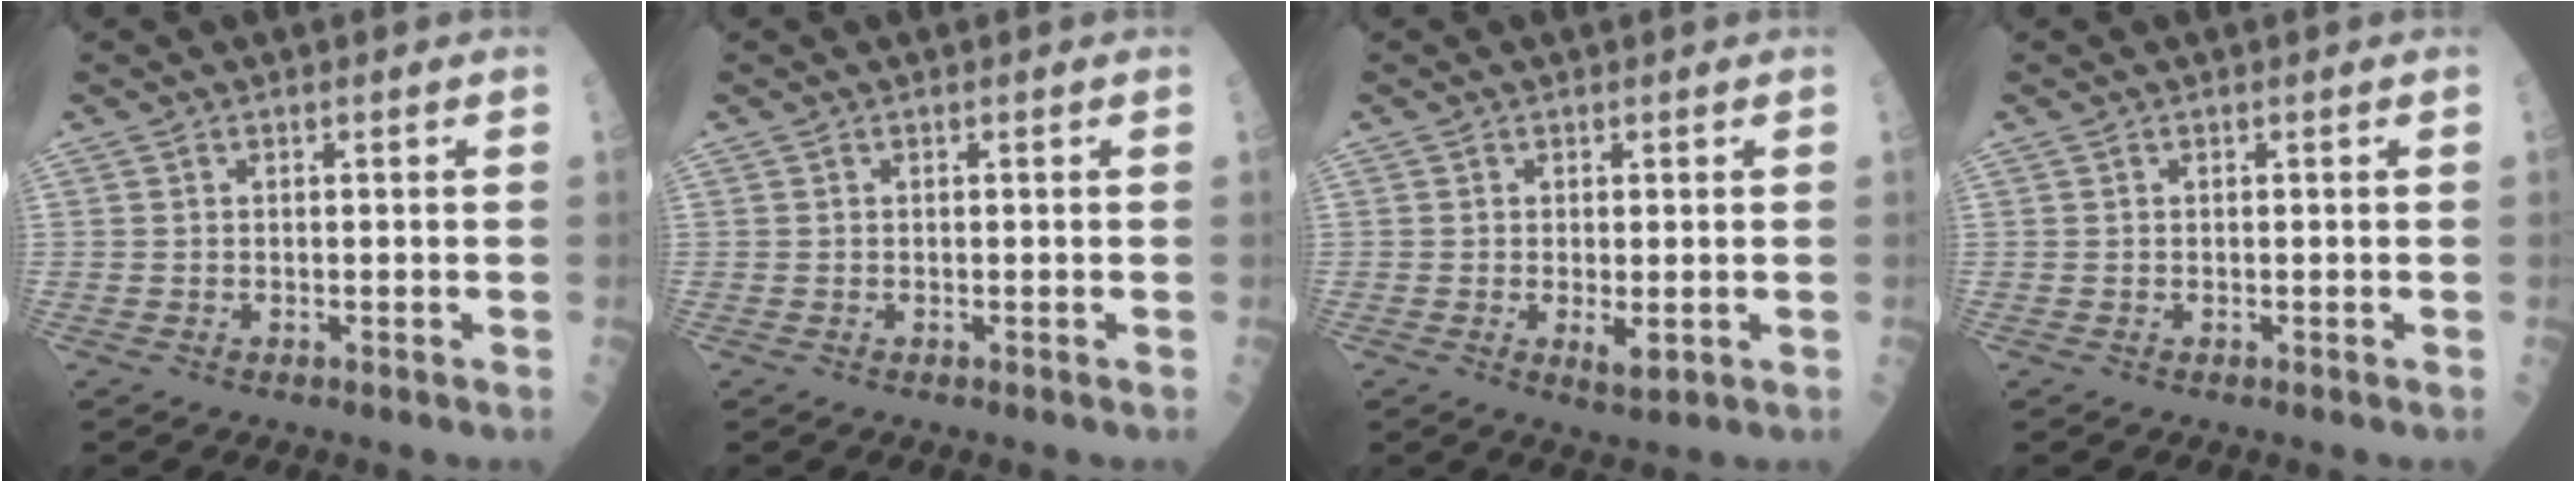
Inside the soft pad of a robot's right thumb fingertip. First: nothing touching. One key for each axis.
{"total": 0.0}
{"total": 2.9, "fx": -0.4, "fy": 1.1, "fz": 2.7, "tx": -0.041, "ty": -0.007, "tz": -0.003}
{"total": 0.0}